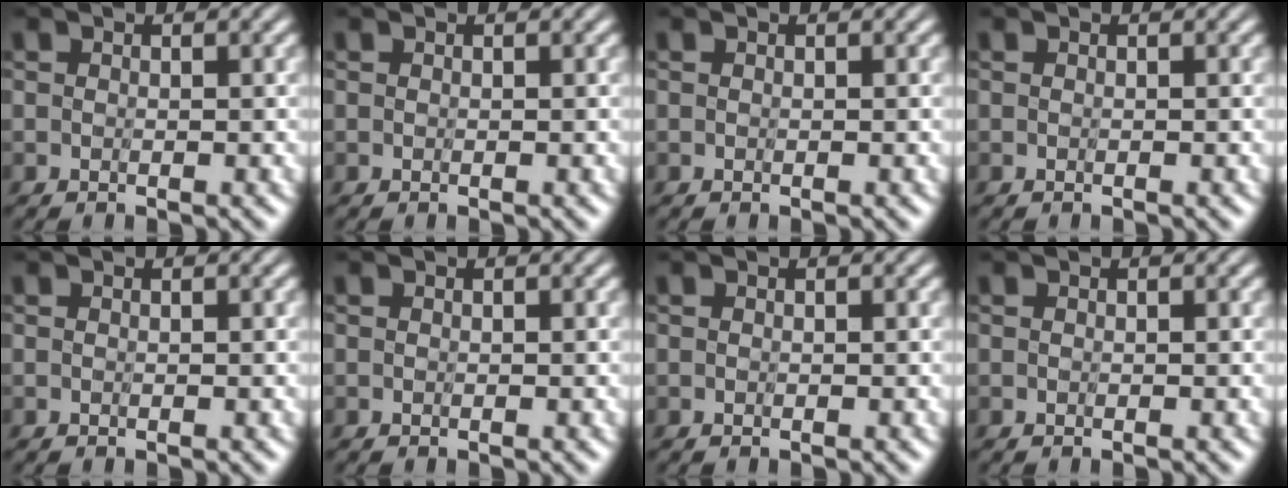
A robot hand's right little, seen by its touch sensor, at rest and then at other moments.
{"total": 0.0}
{"total": 0.0}
{"total": 0.0}
{"total": 0.0}
{"total": 0.0}
{"total": 0.0}
{"total": 0.0}